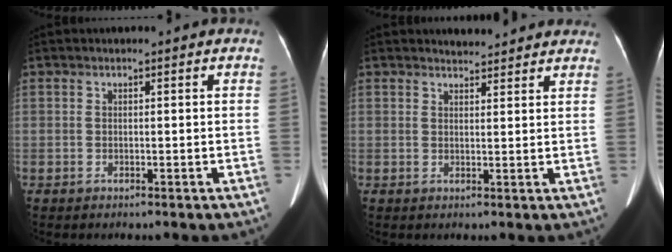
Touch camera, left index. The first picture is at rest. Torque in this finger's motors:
{"motor_torque": [0.93, -1.21, 0.00, 0.00]}